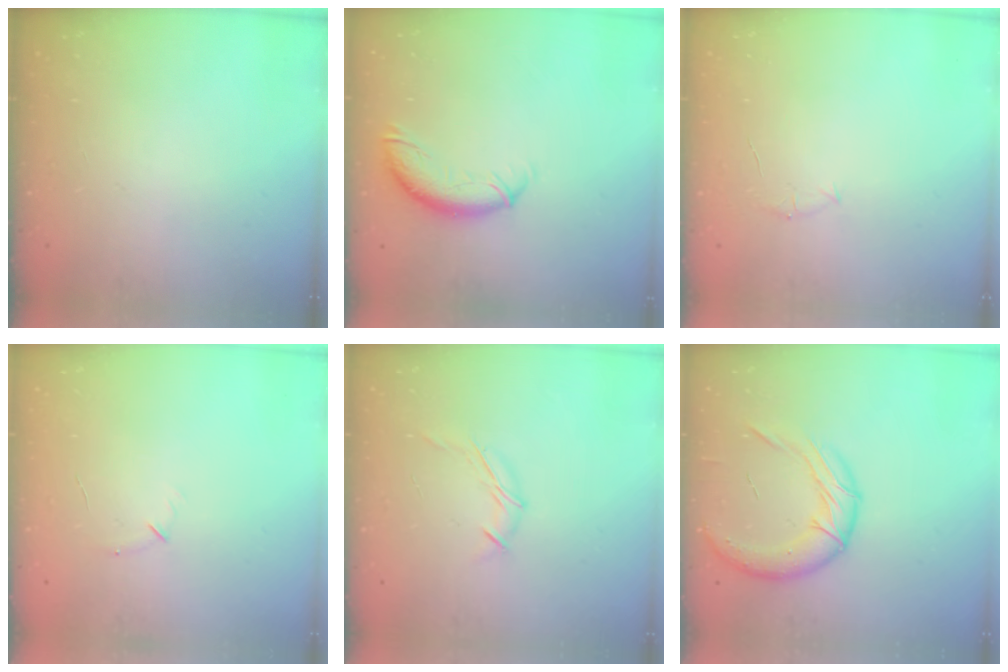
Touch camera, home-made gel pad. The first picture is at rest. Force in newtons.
{"total": 10.3, "press": 10.3, "slide": 0.8}
{"total": 4.0, "press": 3.8, "slide": 1.2}
{"total": 4.3, "press": 4.1, "slide": 1.1}
{"total": 5.7, "press": 5.6, "slide": 0.7}
{"total": 16.1, "press": 15.9, "slide": 2.5}